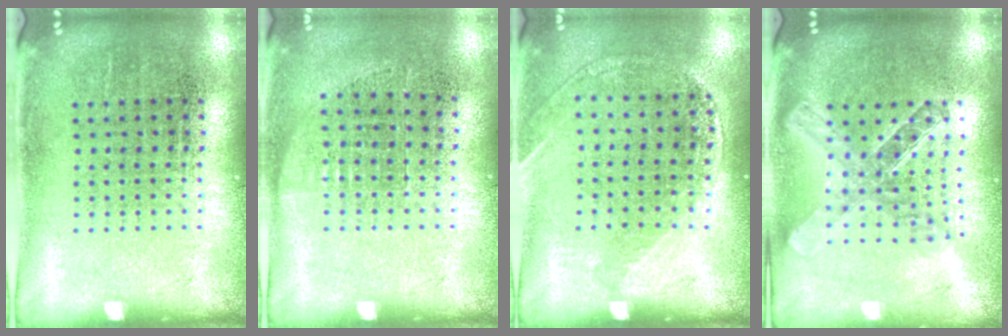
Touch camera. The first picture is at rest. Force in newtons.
{"total": 0.7, "press": 0.6, "slide": 0.3}
{"total": 1.2, "press": 1.1, "slide": 0.3}
{"total": 2.1, "press": 1.7, "slide": 1.2}